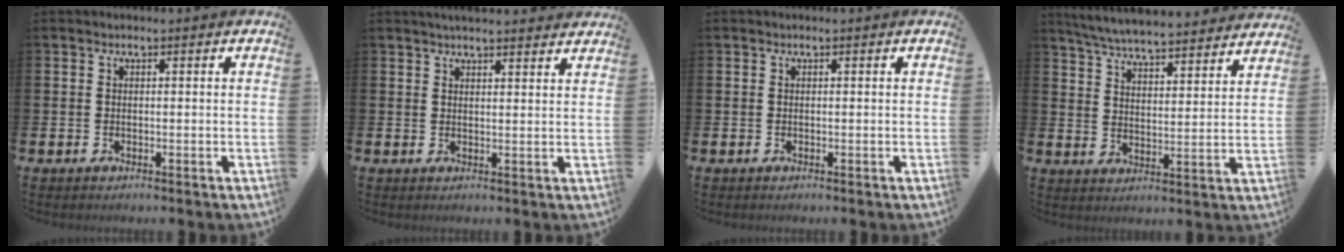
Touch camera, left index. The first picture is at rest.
{"total": 3.1, "force": [3.1, 0.1, 0.5], "torque": [-0.014, -0.012, 0.057]}
{"total": 0.0}
{"total": 6.4, "force": [6.3, 0.3, 1.2], "torque": [-0.053, -0.044, 0.112]}